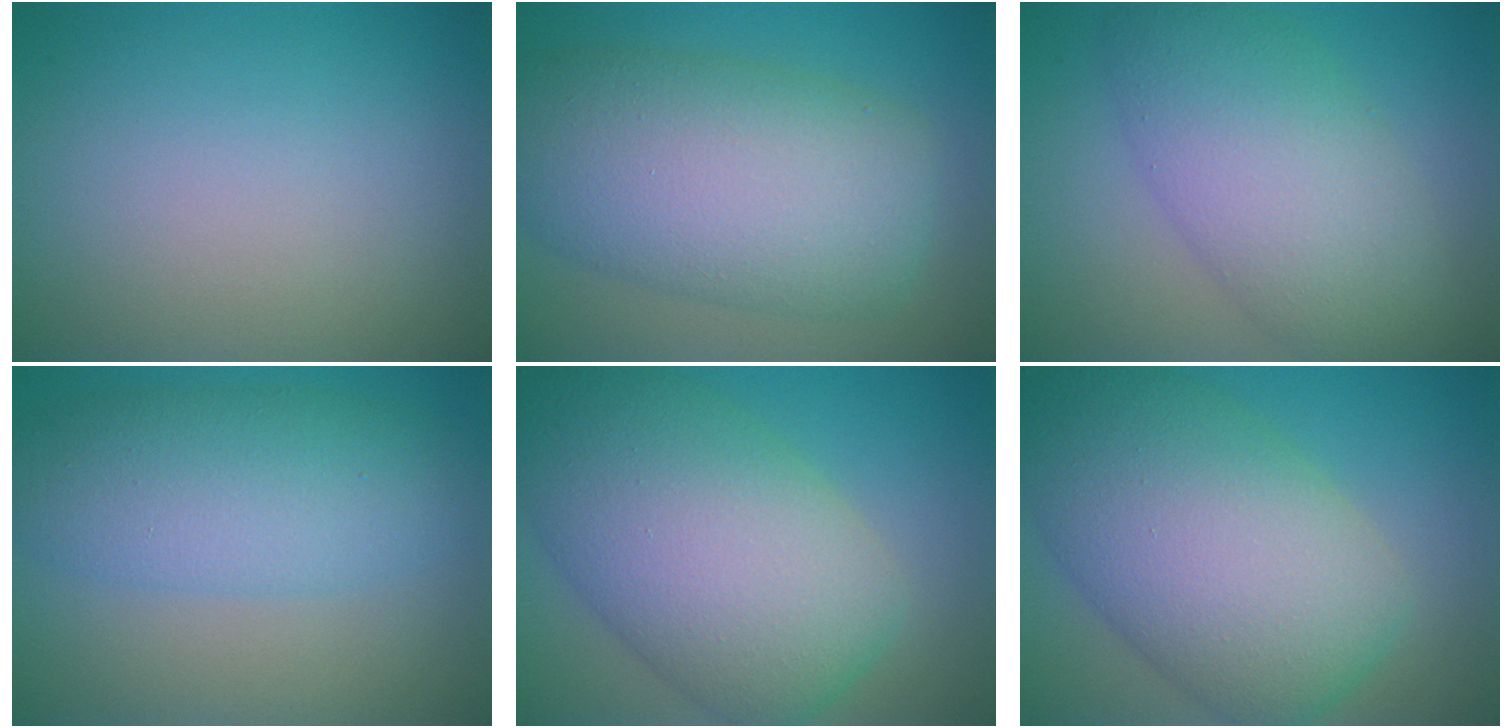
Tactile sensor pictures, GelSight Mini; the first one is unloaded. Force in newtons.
{"total": 11.0, "press": 11.0, "slide": 0.3}
{"total": 7.9, "press": 7.9, "slide": 0.3}
{"total": 6.2, "press": 6.2, "slide": 0.0}
{"total": 12.3, "press": 12.3, "slide": 0.3}
{"total": 12.3, "press": 12.3, "slide": 0.3}